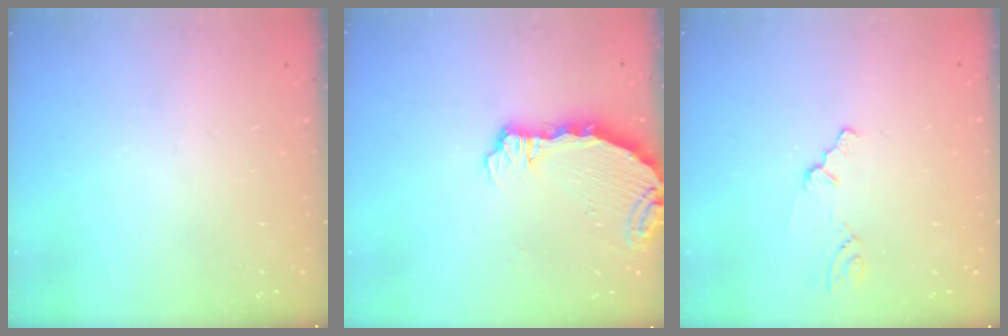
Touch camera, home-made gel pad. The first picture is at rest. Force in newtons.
{"total": 7.2, "press": 5.7, "slide": 4.5}
{"total": 0.8, "press": 0.8, "slide": 0.2}